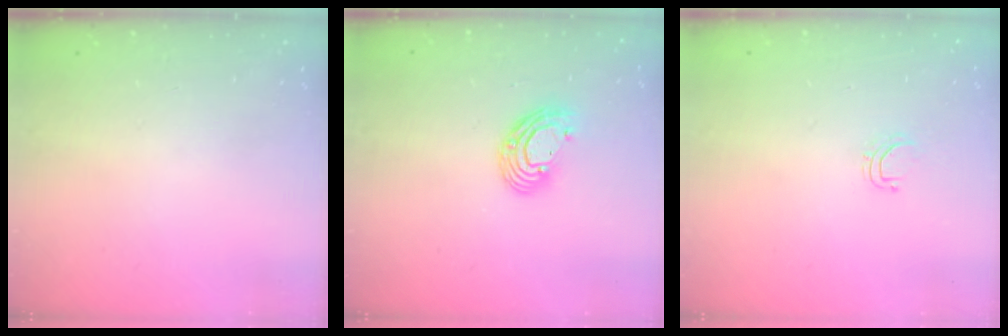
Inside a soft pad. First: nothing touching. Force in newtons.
{"total": 8.9, "press": 8.7, "slide": 1.8}
{"total": 3.8, "press": 3.8, "slide": 0.2}